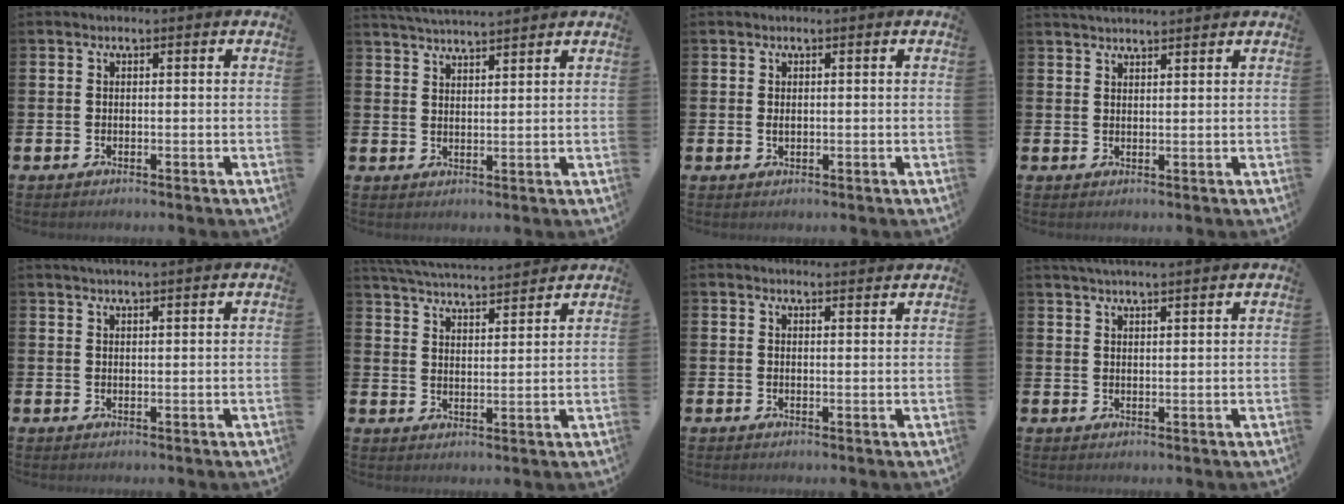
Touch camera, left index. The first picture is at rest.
{"total": 3.7, "force": [3.7, -0.3, 0.2], "torque": [-0.014, -0.019, 0.068]}
{"total": 0.7, "force": [0.2, 0.4, 0.5], "torque": [-0.011, 0.003, 0.003]}
{"total": 2.5, "force": [2.5, 0.1, 0.3], "torque": [-0.010, -0.009, 0.046]}
{"total": 2.0, "force": [2.0, -0.2, 0.5], "torque": [-0.011, -0.005, 0.035]}
{"total": 5.0, "force": [5.0, 0.1, 0.5], "torque": [-0.036, -0.034, 0.086]}
{"total": 1.9, "force": [1.9, 0.1, -0.1], "torque": [0.007, -0.014, 0.033]}
{"total": 3.0, "force": [3.0, -0.4, 0.4], "torque": [-0.012, -0.010, 0.055]}